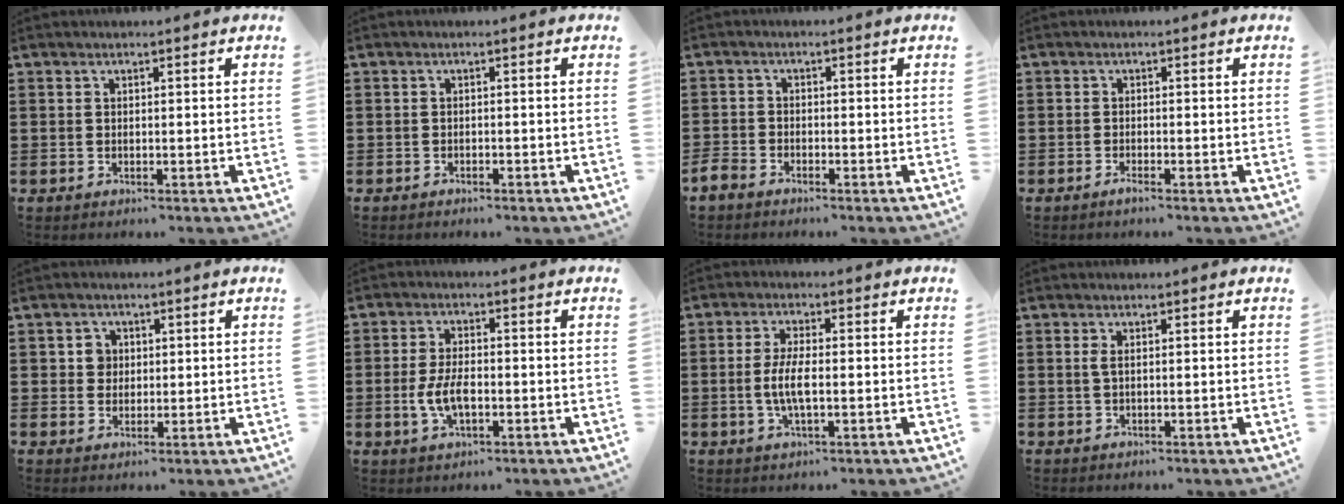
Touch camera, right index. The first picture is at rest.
{"total": 1.0, "force": [-0.9, 0.1, 0.2], "torque": [-0.007, -0.001, -0.020]}
{"total": 2.1, "force": [-2.0, 0.7, 0.3], "torque": [-0.020, -0.003, -0.045]}
{"total": 1.2, "force": [-1.0, -0.2, 0.7], "torque": [-0.013, -0.009, -0.016]}
{"total": 2.5, "force": [0.6, 2.2, 0.9], "torque": [-0.028, 0.010, 0.008]}
{"total": 5.5, "force": [-1.2, 2.6, 4.7], "torque": [-0.102, 0.000, -0.025]}
{"total": 4.9, "force": [-0.9, 1.3, 4.6], "torque": [-0.101, -0.004, -0.023]}
{"total": 1.0, "force": [0.0, 0.0, 1.0], "torque": [-0.020, 0.001, 0.000]}